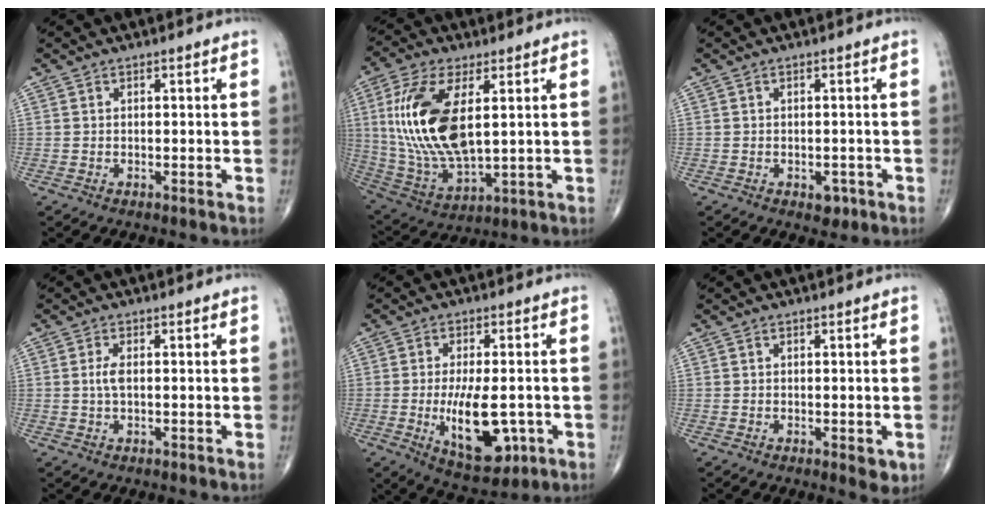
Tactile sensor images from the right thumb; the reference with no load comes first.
{"total": 19.5, "force": [3.6, 9.0, 16.9], "torque": [-0.355, -0.020, 0.077]}
{"total": 2.4, "force": [-1.1, 1.5, 1.5], "torque": [-0.005, 0.002, -0.010]}
{"total": 2.1, "force": [0.1, 0.8, 1.9], "torque": [-0.047, -0.001, 0.002]}
{"total": 13.0, "force": [-2.9, 5.8, 11.2], "torque": [-0.169, -0.008, -0.031]}
{"total": 4.9, "force": [-1.4, 2.0, 4.2], "torque": [-0.035, -0.008, -0.013]}